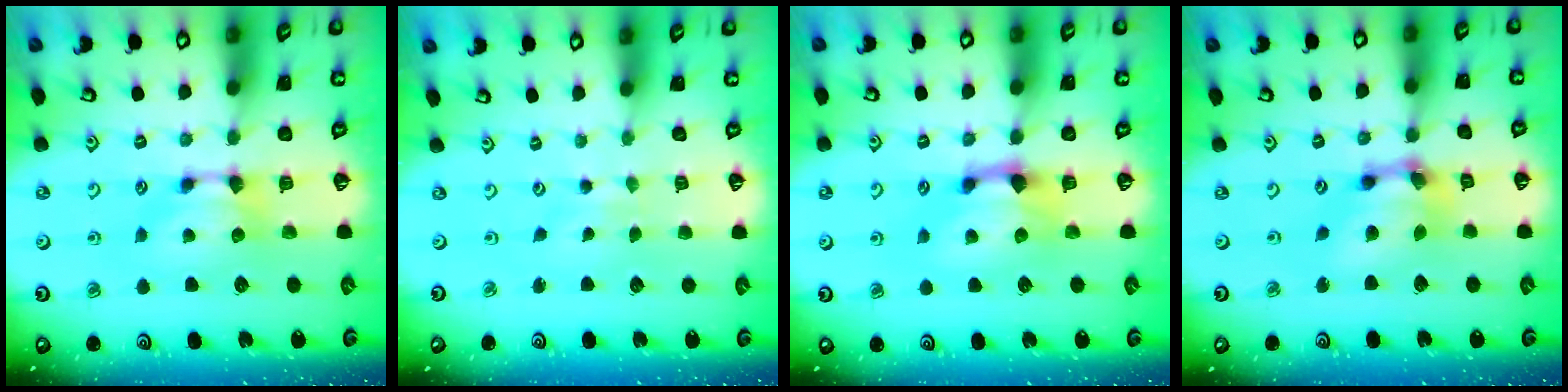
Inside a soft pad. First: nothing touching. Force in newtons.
{"total": 2.7, "press": 2.6, "slide": 0.4}
{"total": 1.7, "press": 1.1, "slide": 1.3}
{"total": 6.4, "press": 6.0, "slide": 2.0}